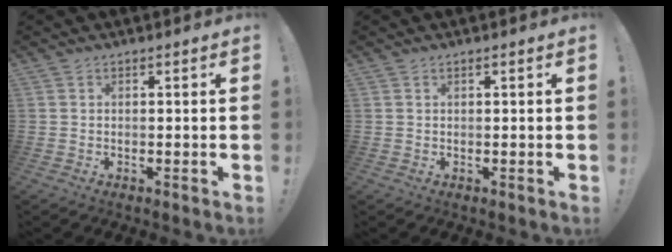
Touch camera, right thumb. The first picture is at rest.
{"total": 0.6, "force": [0.4, -0.2, 0.4], "torque": [-0.002, -0.004, 0.005]}